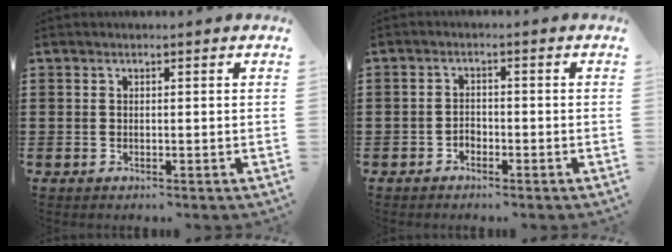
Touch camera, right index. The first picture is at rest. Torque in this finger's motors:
{"motor_torque": [2.14, 0.00, -0.03, -0.11]}